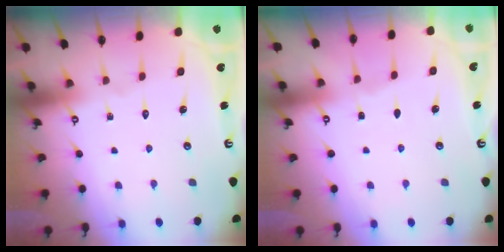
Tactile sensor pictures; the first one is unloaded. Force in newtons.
{"total": 2.5, "press": 2.5, "slide": 0.4}